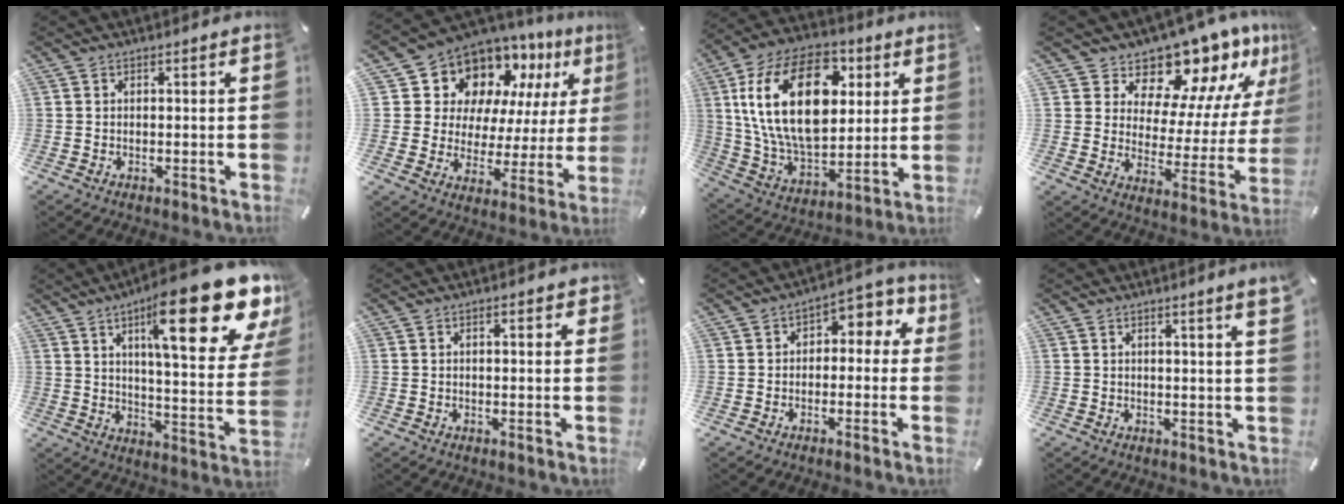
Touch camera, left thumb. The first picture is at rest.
{"total": 12.7, "force": [9.5, 8.1, 2.2], "torque": [-0.046, -0.101, 0.170]}
{"total": 25.7, "force": [6.6, 16.9, 18.2], "torque": [-0.371, -0.014, 0.109]}
{"total": 13.8, "force": [12.2, 6.1, 2.3], "torque": [-0.027, -0.134, 0.204]}
{"total": 26.2, "force": [14.7, 7.6, 20.4], "torque": [-0.289, -0.098, 0.230]}
{"total": 1.4, "force": [0.6, 0.8, 1.0], "torque": [-0.013, 0.003, 0.007]}
{"total": 5.4, "force": [-0.4, 4.1, 3.6], "torque": [-0.045, 0.008, -0.015]}
{"total": 3.4, "force": [1.8, 0.0, 2.9], "torque": [-0.048, -0.006, 0.029]}